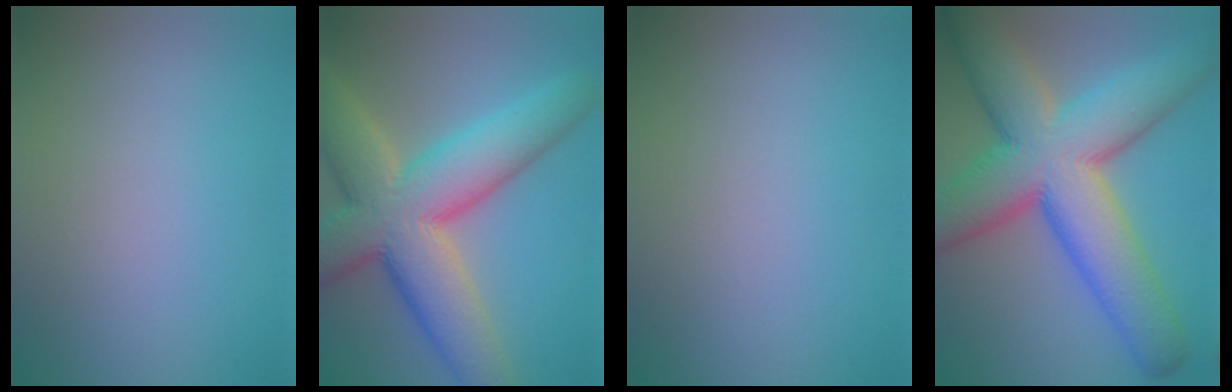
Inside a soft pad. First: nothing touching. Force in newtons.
{"total": 12.6, "press": 12.6, "slide": 0.9}
{"total": 0.0}
{"total": 14.8, "press": 14.8, "slide": 0.5}